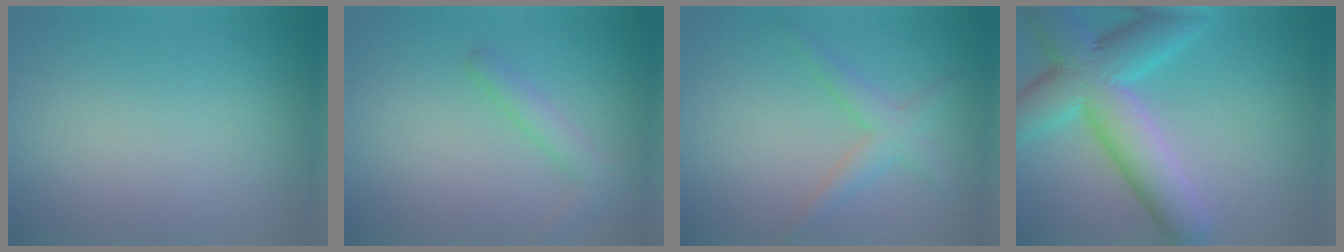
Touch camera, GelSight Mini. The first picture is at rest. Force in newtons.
{"total": 2.3, "press": 2.3, "slide": 0.1}
{"total": 2.6, "press": 2.6, "slide": 0.1}
{"total": 9.6, "press": 9.6, "slide": 0.1}